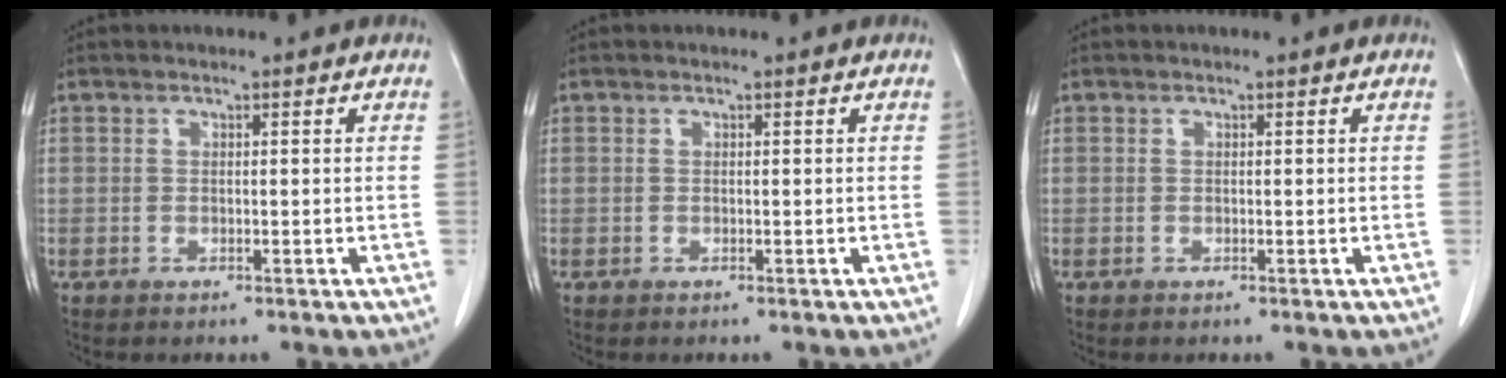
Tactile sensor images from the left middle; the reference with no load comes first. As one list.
[{"total": 0.0}, {"total": 0.0}]